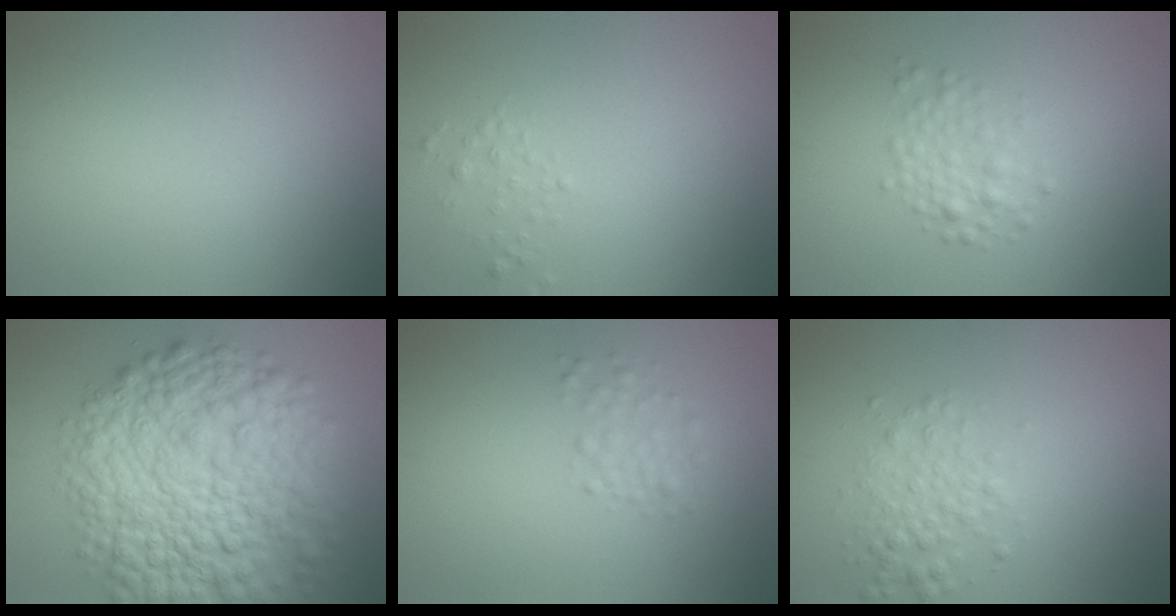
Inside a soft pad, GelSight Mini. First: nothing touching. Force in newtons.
{"total": 0.9, "press": 0.9, "slide": 0.0}
{"total": 2.2, "press": 2.2, "slide": 0.1}
{"total": 12.4, "press": 12.4, "slide": 0.3}
{"total": 1.5, "press": 1.5, "slide": 0.1}
{"total": 2.4, "press": 2.4, "slide": 0.0}